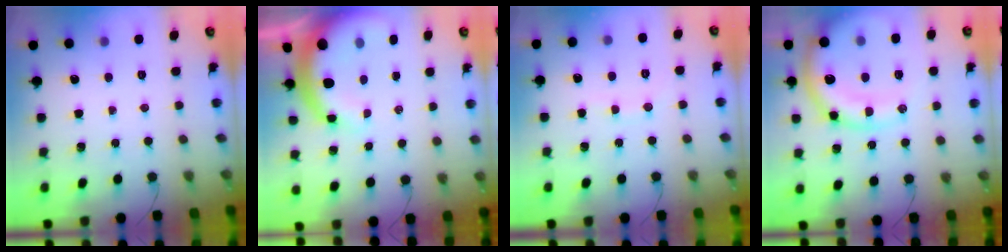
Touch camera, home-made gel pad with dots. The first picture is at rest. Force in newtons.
{"total": 8.8, "press": 8.6, "slide": 2.1}
{"total": 5.3, "press": 5.1, "slide": 1.4}
{"total": 15.9, "press": 15.5, "slide": 3.2}